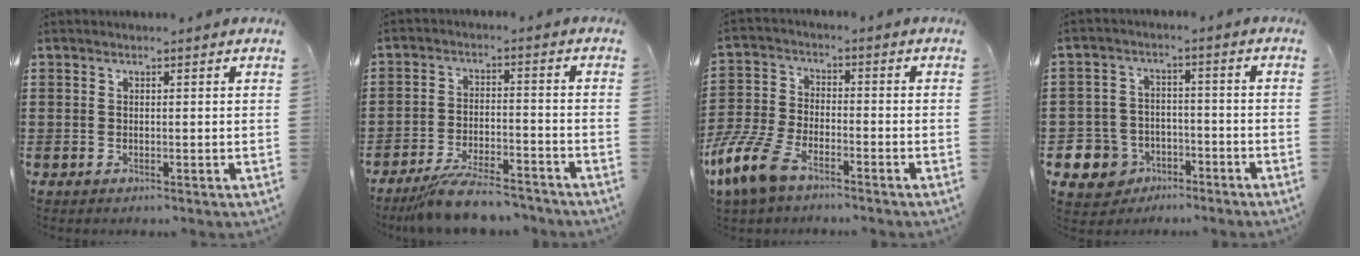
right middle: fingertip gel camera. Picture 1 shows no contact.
{"total": 7.3, "force": [-6.5, 0.7, 3.3], "torque": [-0.075, -0.006, -0.123]}
{"total": 9.0, "force": [-6.5, 3.3, 5.4], "torque": [-0.142, -0.001, -0.131]}
{"total": 5.2, "force": [-3.3, 3.9, 0.9], "torque": [-0.050, 0.003, -0.069]}